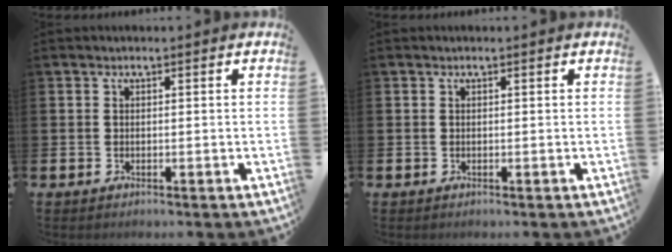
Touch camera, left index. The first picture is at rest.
{"total": 0.0}